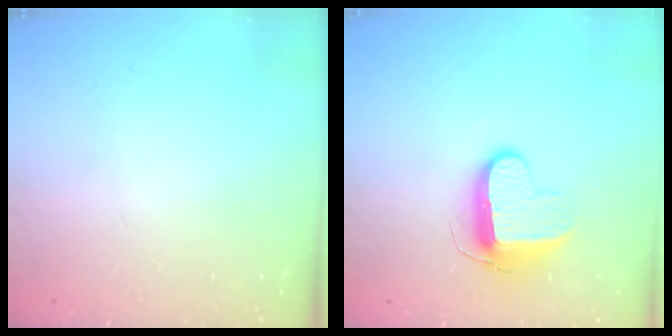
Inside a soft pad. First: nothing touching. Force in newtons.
{"total": 10.0, "press": 10.0, "slide": 0.2}